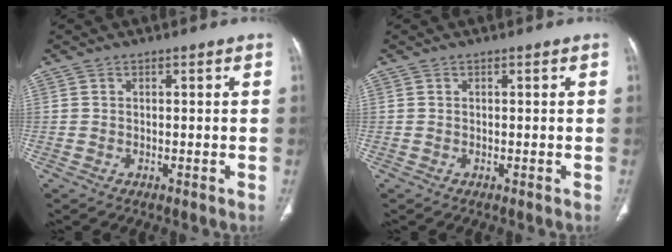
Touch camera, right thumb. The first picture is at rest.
{"total": 0.0}